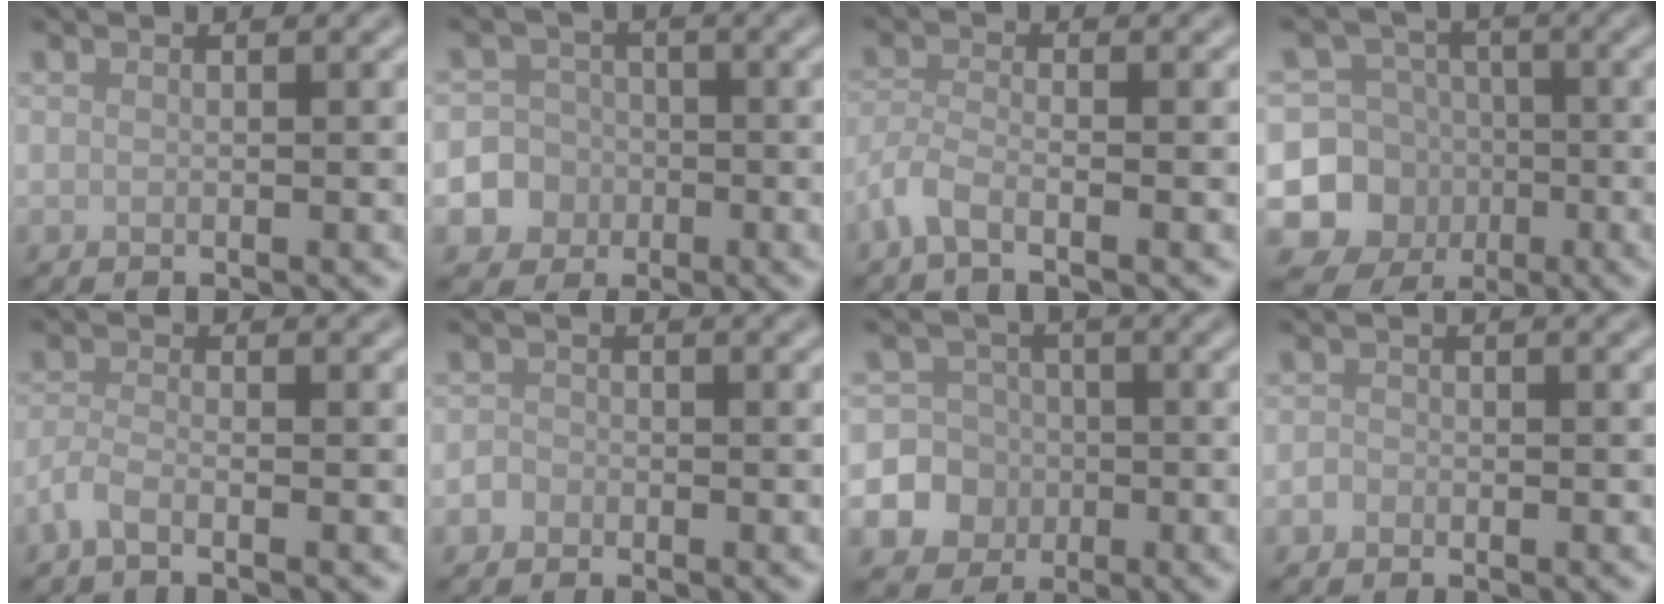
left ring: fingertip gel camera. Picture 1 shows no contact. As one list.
[{"total": 7.9, "force": [-2.7, 7.4, 0.9], "torque": [-0.010, -0.010, -0.073]}, {"total": 2.5, "force": [-1.8, 0.6, 1.6], "torque": [-0.039, -0.003, -0.048]}, {"total": 7.0, "force": [-2.0, 6.6, 1.4], "torque": [-0.017, -0.004, -0.054]}, {"total": 1.8, "force": [-1.3, 0.4, 1.2], "torque": [-0.028, -0.002, -0.037]}, {"total": 1.1, "force": [-0.6, 0.9, 0.1], "torque": [0.003, 0.001, -0.014]}, {"total": 11.0, "force": [-3.1, 10.4, 1.6], "torque": [-0.055, -0.013, -0.070]}, {"total": 0.8, "force": [-0.5, 0.6, 0.1], "torque": [0.001, -0.001, -0.011]}]